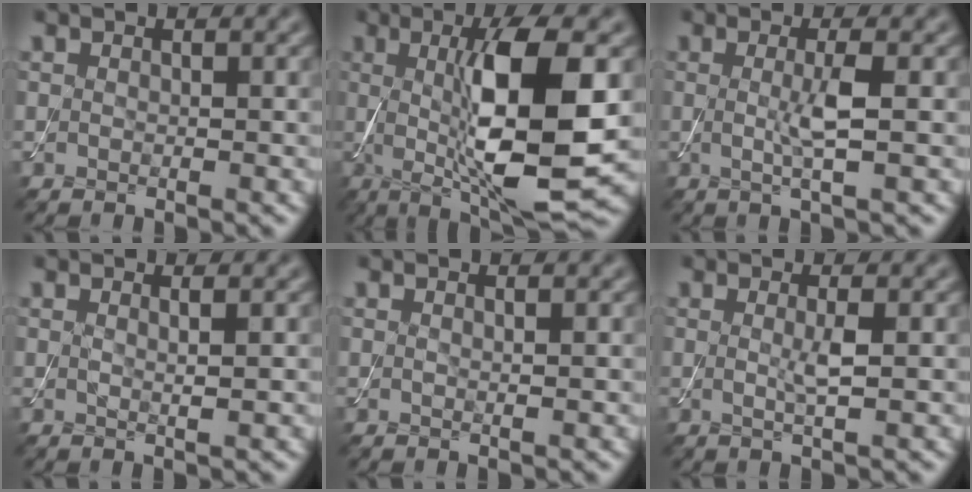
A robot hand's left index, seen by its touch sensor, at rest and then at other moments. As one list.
[{"total": 11.0, "force": [0.1, 2.6, 10.7], "torque": [-0.168, -0.008, 0.008]}, {"total": 2.8, "force": [0.0, 0.4, 2.8], "torque": [-0.058, -0.005, -0.002]}, {"total": 1.3, "force": [0.4, 0.4, 1.2], "torque": [-0.015, -0.001, 0.000]}, {"total": 0.7, "force": [0.2, 0.2, 0.6], "torque": [-0.004, 0.000, 0.000]}, {"total": 1.7, "force": [0.1, 0.2, 1.7], "torque": [-0.037, -0.002, -0.001]}]